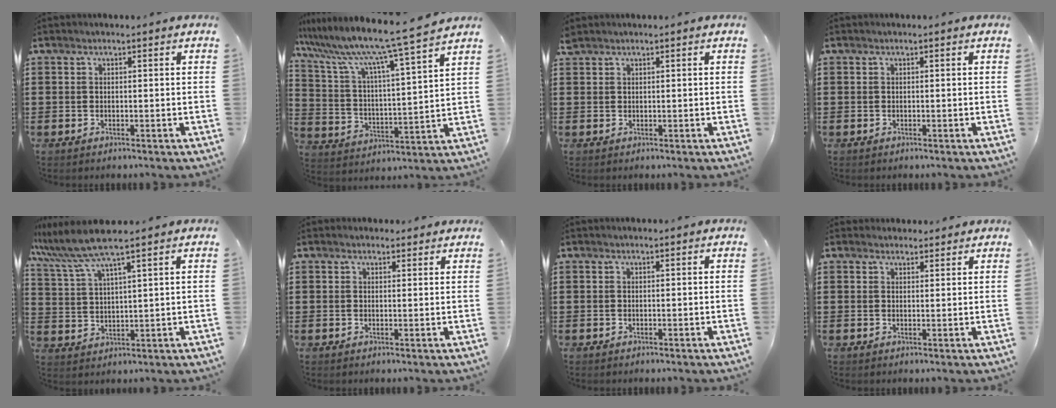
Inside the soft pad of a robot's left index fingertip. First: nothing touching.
{"total": 9.0, "force": [7.7, -1.0, 4.6], "torque": [-0.122, -0.057, 0.119]}
{"total": 1.0, "force": [1.0, 0.3, 0.3], "torque": [-0.008, 0.001, 0.019]}
{"total": 0.0}
{"total": 7.0, "force": [5.5, 0.1, 4.3], "torque": [-0.109, -0.020, 0.094]}
{"total": 1.4, "force": [1.2, 0.7, 0.2], "torque": [-0.006, 0.006, 0.024]}
{"total": 0.0}
{"total": 1.9, "force": [1.8, 0.7, 0.1], "torque": [0.002, 0.001, 0.033]}